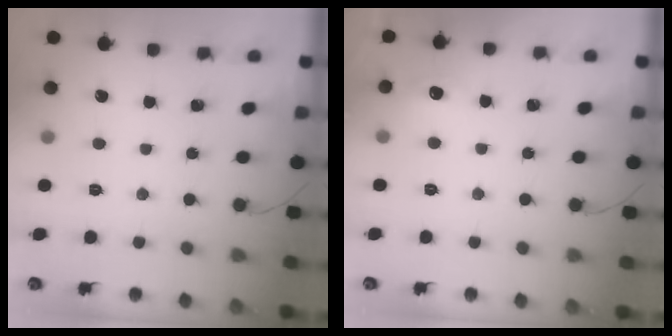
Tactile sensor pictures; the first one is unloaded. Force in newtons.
{"total": 5.2, "press": 5.0, "slide": 1.3}